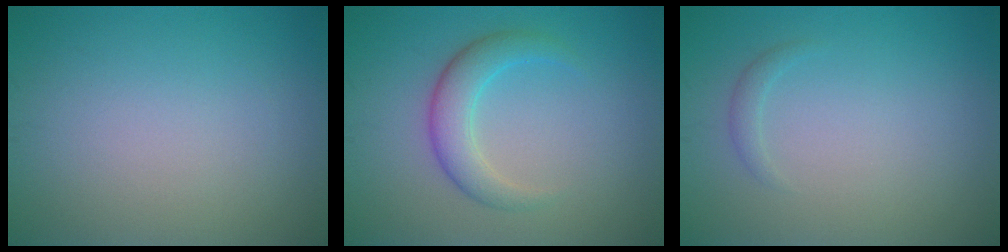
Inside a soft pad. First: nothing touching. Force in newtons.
{"total": 3.5, "press": 3.5, "slide": 0.2}
{"total": 0.8, "press": 0.8, "slide": 0.0}